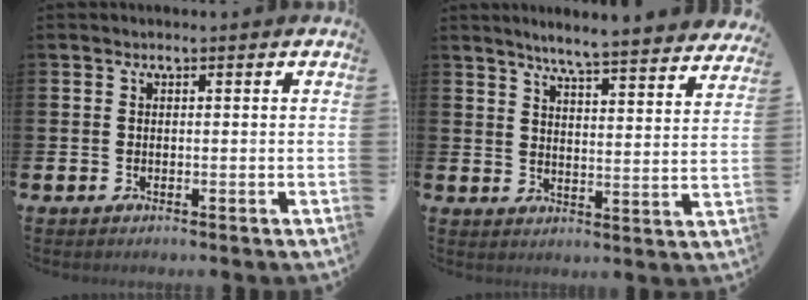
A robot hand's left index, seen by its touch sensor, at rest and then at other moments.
{"total": 5.9, "force": [5.7, -0.3, 1.5], "torque": [-0.042, -0.046, 0.095]}